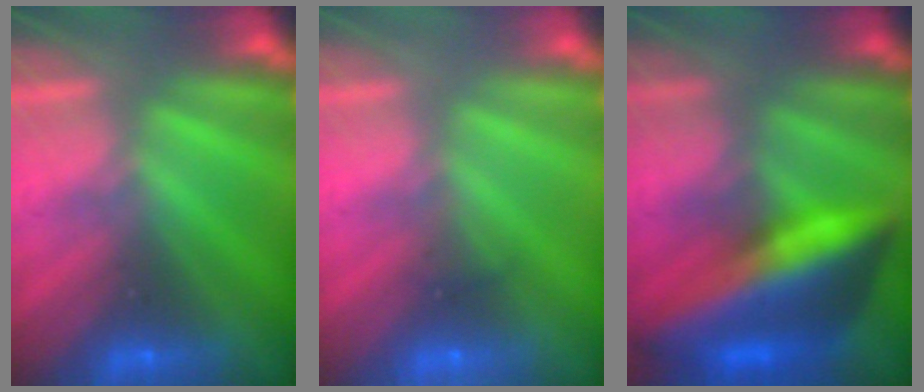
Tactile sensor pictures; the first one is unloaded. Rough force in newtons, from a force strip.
{"total": 2.0}
{"total": 7.1}